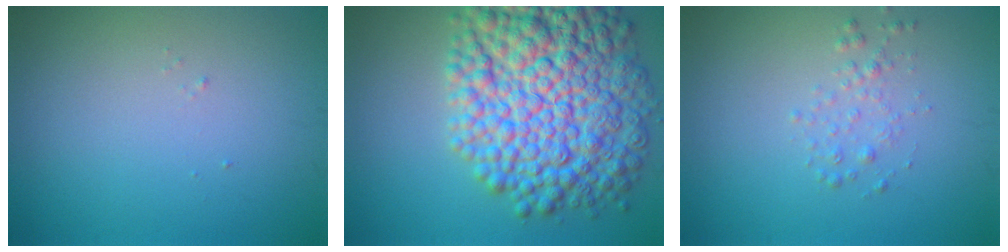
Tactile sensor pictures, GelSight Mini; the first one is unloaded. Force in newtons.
{"total": 12.9, "press": 12.9, "slide": 0.1}
{"total": 1.3, "press": 1.3, "slide": 0.0}